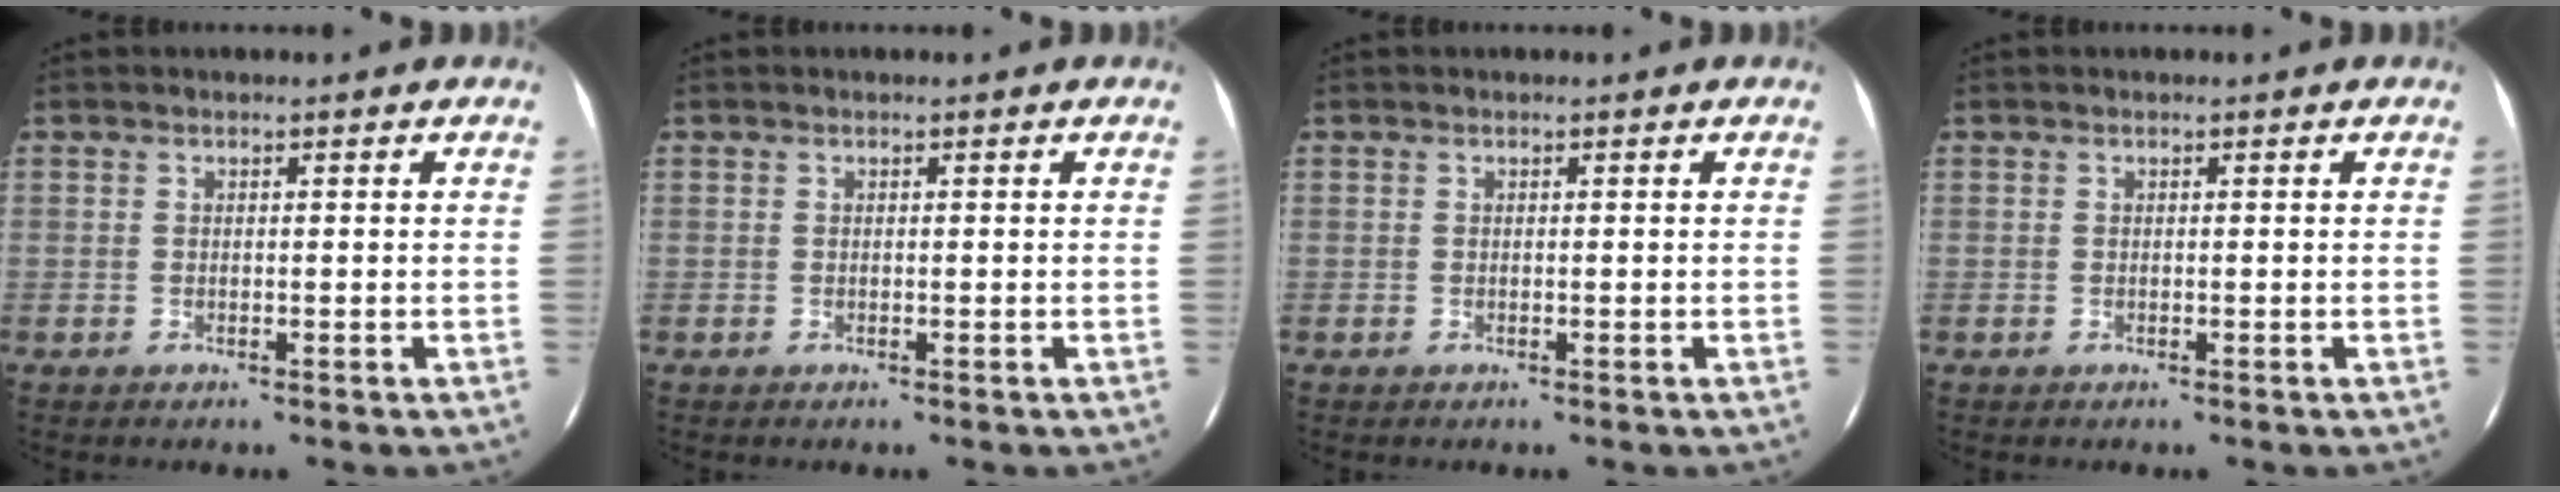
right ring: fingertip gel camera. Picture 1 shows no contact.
{"total": 0.0}
{"total": 0.0}
{"total": 0.0}